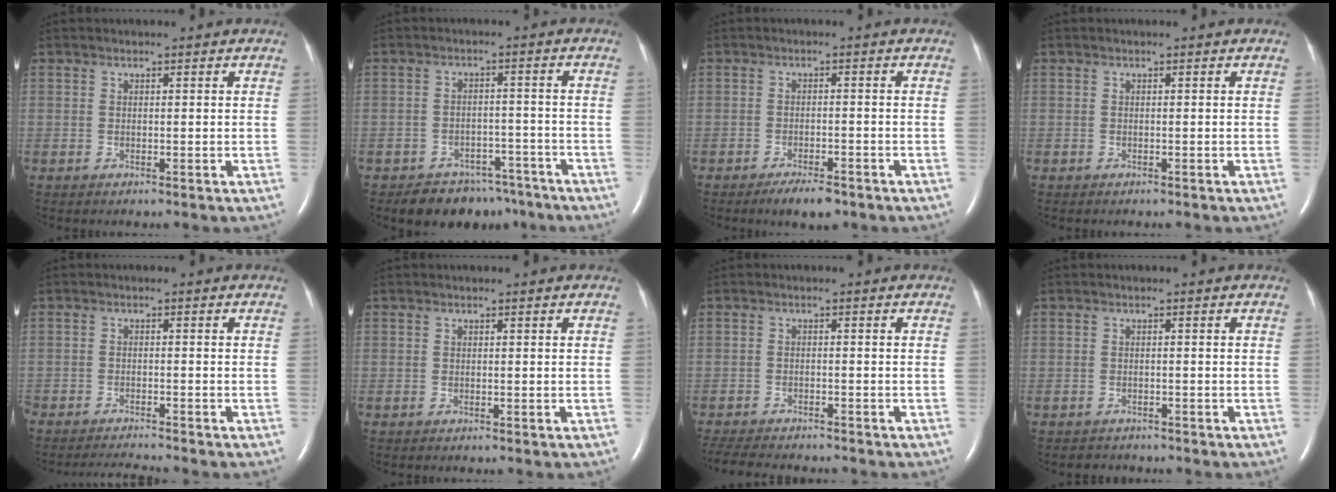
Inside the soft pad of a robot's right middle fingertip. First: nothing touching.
{"total": 8.8, "force": [-7.3, 4.7, 1.5], "torque": [-0.008, 0.015, -0.097]}
{"total": 4.1, "force": [-3.1, 1.1, 2.6], "torque": [-0.045, -0.003, -0.046]}
{"total": 0.0}
{"total": 3.7, "force": [-3.6, -0.8, 0.6], "torque": [-0.014, -0.019, -0.059]}
{"total": 0.0}
{"total": 9.7, "force": [-8.7, 1.9, 3.8], "torque": [-0.066, -0.013, -0.127]}
{"total": 1.7, "force": [-1.5, 0.7, -0.2], "torque": [-0.004, -0.002, -0.022]}